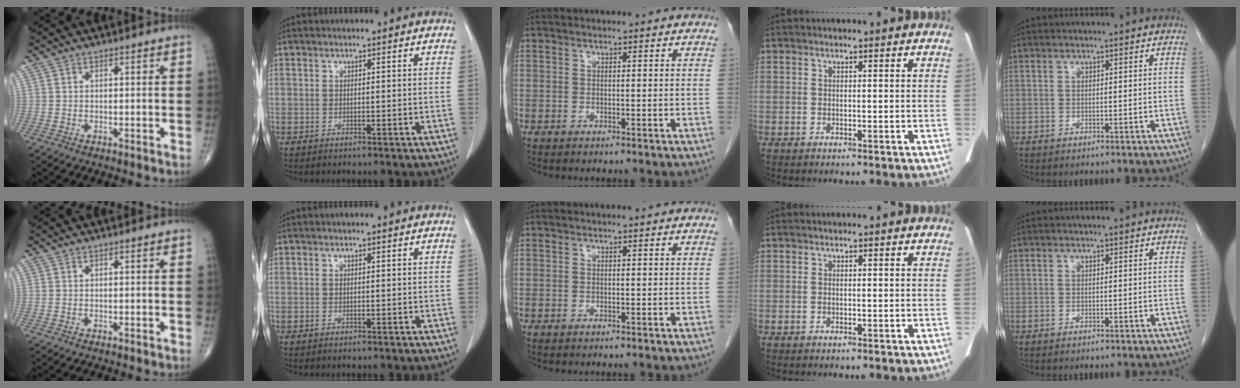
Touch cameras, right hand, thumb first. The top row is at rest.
{}